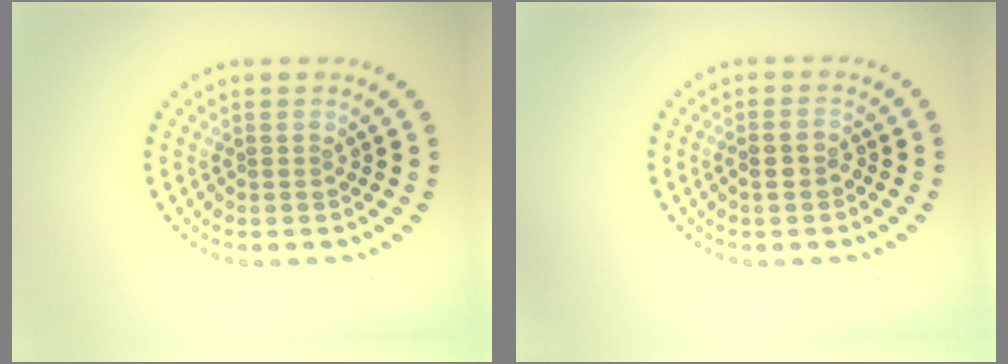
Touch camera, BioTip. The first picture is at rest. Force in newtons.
{"total": 1.2, "press": 1.1, "slide": 0.3}